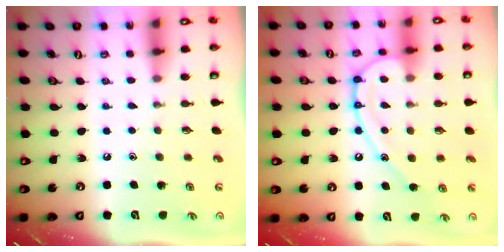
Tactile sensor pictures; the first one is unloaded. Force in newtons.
{"total": 12.9, "press": 12.9, "slide": 1.3}